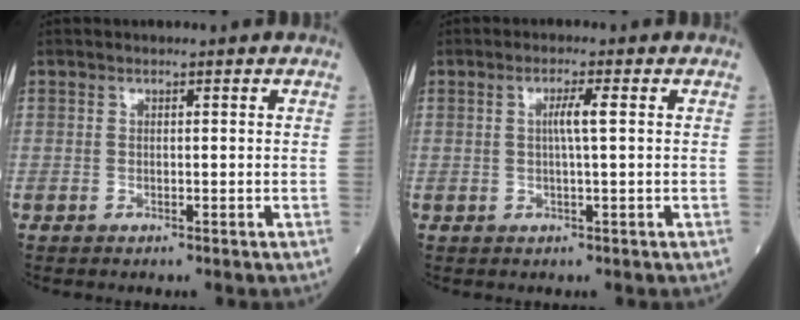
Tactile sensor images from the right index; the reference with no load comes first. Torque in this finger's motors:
{"motor_torque": [0.60, 0.19, 0.20, 0.07]}